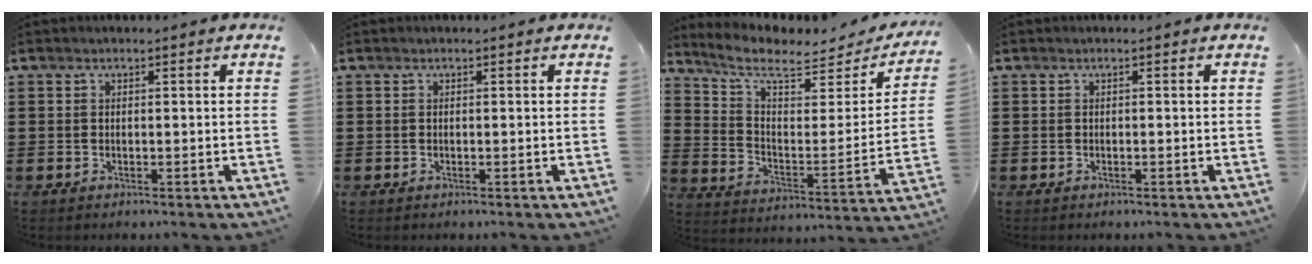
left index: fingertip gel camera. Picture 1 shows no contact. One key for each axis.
{"total": 0.0}
{"total": 7.1, "fx": 5.8, "fy": 1.7, "fz": 3.7, "tx": -0.099, "ty": -0.038, "tz": 0.098}
{"total": 0.0}